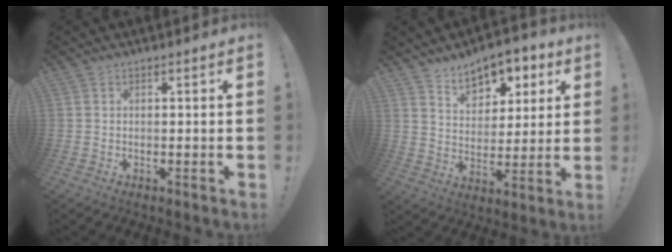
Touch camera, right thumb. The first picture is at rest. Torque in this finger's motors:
{"motor_torque": [0.17, 0.24, 0.38, 0.32, 0.13]}